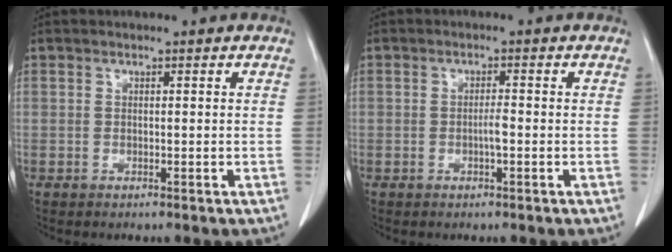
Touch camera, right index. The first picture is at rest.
{"total": 1.6, "force": [-0.5, 0.2, 1.5], "torque": [-0.029, 0.001, -0.009]}